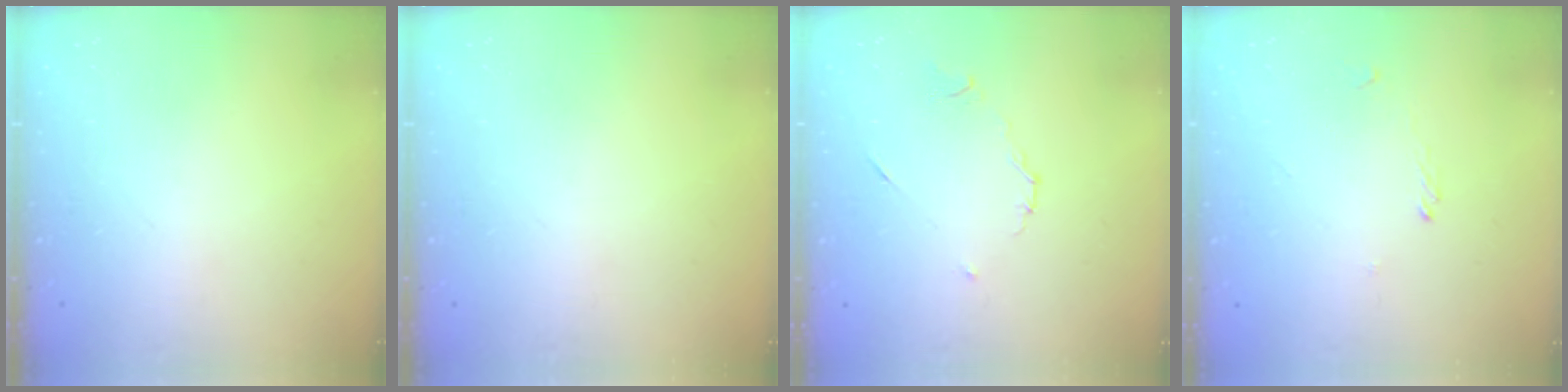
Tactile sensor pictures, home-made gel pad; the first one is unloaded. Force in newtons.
{"total": 0.0}
{"total": 5.5, "press": 5.5, "slide": 0.6}
{"total": 1.2, "press": 1.2, "slide": 0.3}